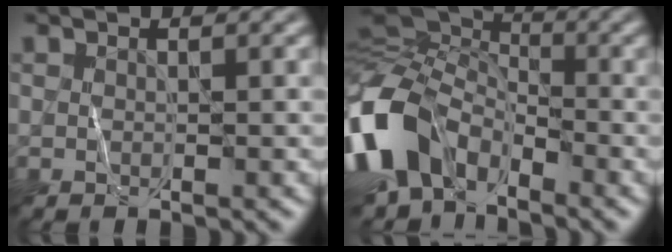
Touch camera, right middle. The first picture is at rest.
{"total": 12.5, "force": [-5.3, 8.1, 7.8], "torque": [-0.189, -0.023, -0.105]}